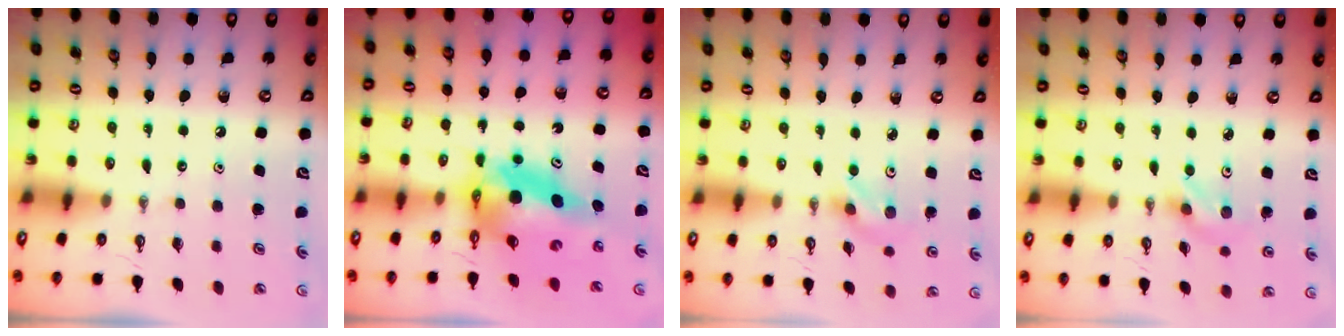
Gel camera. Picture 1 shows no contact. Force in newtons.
{"total": 11.9, "press": 11.8, "slide": 1.2}
{"total": 2.7, "press": 2.7, "slide": 0.3}
{"total": 2.7, "press": 2.7, "slide": 0.3}